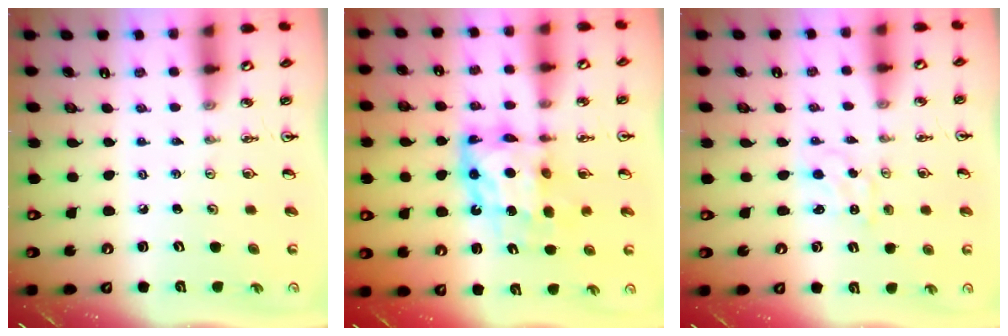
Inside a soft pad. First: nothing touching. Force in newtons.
{"total": 10.8, "press": 10.7, "slide": 0.9}
{"total": 0.8, "press": 0.8, "slide": 0.3}